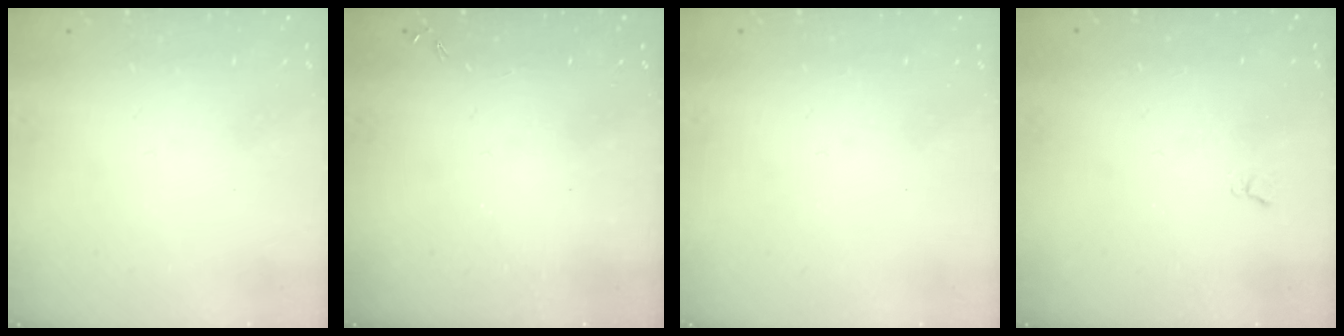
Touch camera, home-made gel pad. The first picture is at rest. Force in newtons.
{"total": 0.0}
{"total": 0.0}
{"total": 2.8, "press": 2.8, "slide": 0.6}